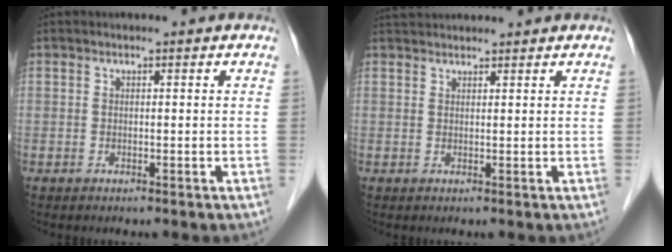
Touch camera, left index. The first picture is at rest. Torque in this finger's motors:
{"motor_torque": [-0.41, -0.58, 0.06, 0.03]}